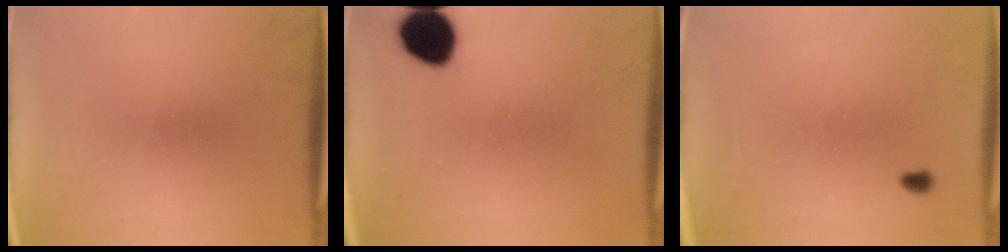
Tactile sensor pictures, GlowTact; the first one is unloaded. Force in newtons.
{"total": 10.3}
{"total": 1.0}